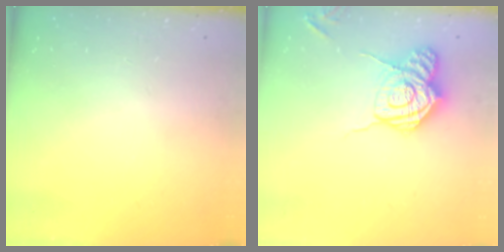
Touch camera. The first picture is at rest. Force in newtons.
{"total": 14.2, "press": 14.1, "slide": 0.8}